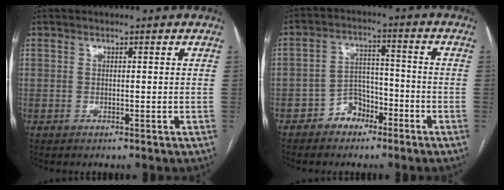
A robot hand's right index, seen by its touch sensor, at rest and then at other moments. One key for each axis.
{"total": 5.5, "fx": -3.4, "fy": 3.8, "fz": 2.0, "tx": -0.030, "ty": 0.021, "tz": -0.056}